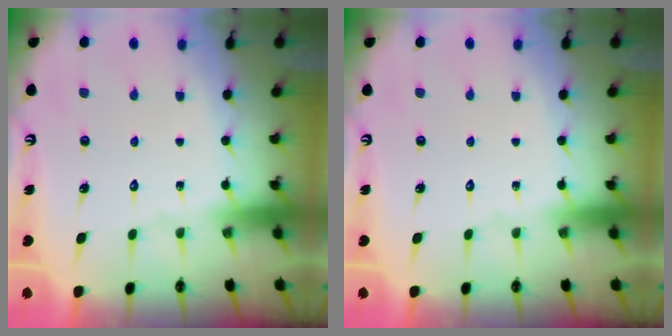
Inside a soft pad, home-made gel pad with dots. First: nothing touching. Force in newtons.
{"total": 0.0}